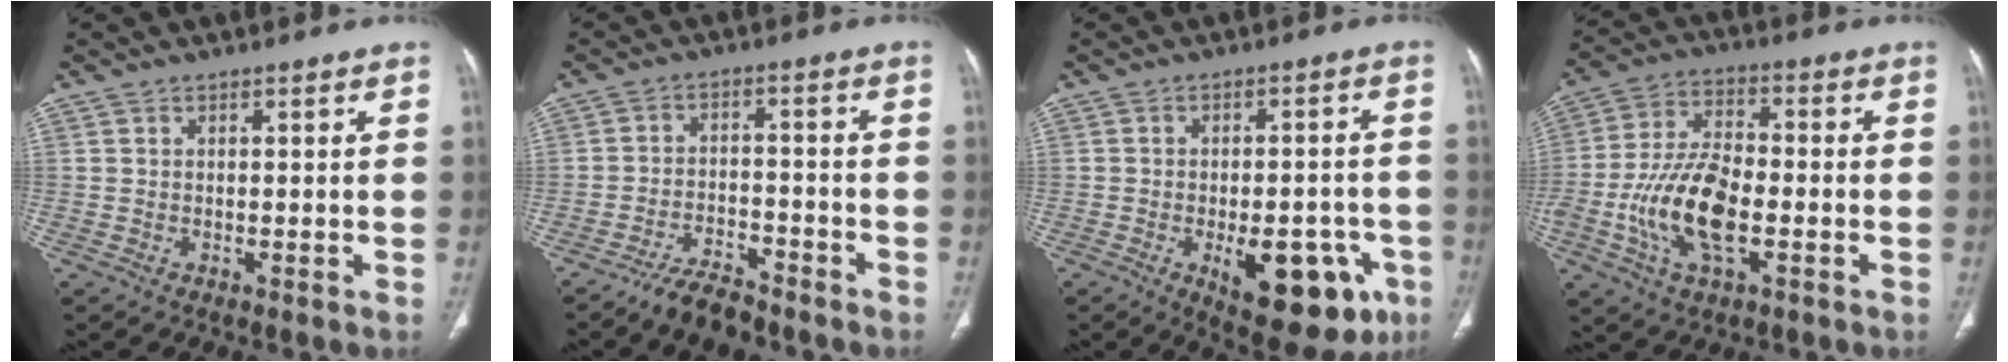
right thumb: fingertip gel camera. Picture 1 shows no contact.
{"total": 6.5, "force": [-5.6, 2.2, 2.7], "torque": [-0.048, 0.034, -0.099]}
{"total": 16.3, "force": [-6.5, 7.7, 12.8], "torque": [-0.127, 0.018, -0.071]}
{"total": 14.3, "force": [-3.8, 6.8, 12.0], "torque": [-0.244, 0.020, -0.073]}